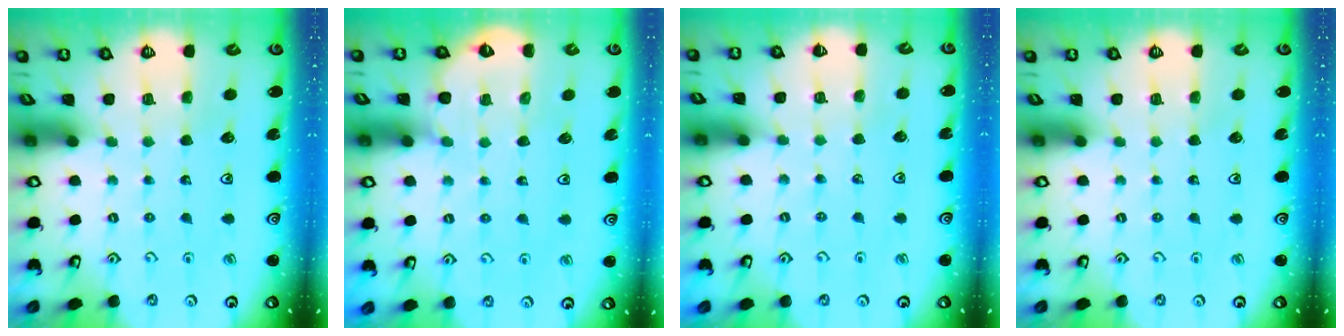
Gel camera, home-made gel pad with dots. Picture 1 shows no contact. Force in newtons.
{"total": 4.9, "press": 4.5, "slide": 2.0}
{"total": 4.3, "press": 4.3, "slide": 0.7}
{"total": 0.0}